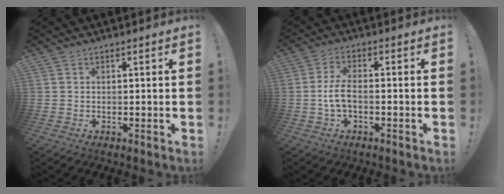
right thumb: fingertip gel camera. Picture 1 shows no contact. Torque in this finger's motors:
{"motor_torque": [0.09, 0.13, 0.40, -0.24, 0.21]}